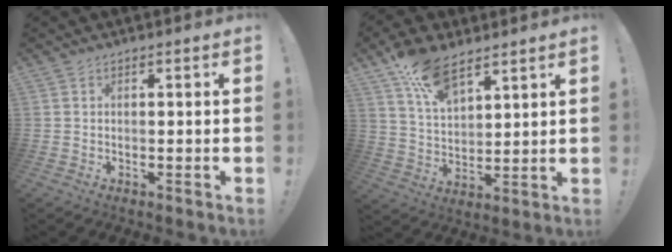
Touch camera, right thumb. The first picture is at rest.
{"total": 12.3, "force": [8.9, 5.4, 6.5], "torque": [-0.122, -0.046, 0.168]}